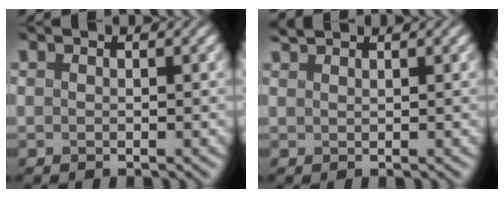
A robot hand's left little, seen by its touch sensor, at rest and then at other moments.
{"total": 1.4, "force": [1.3, 0.2, 0.5], "torque": [-0.006, 0.010, 0.017]}